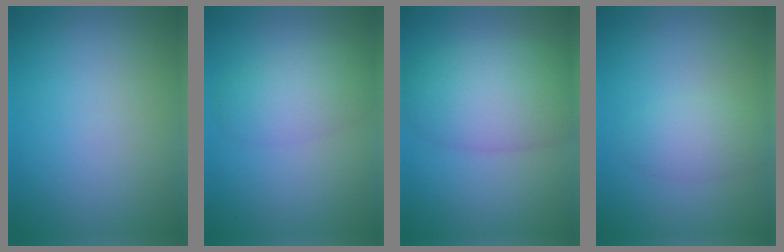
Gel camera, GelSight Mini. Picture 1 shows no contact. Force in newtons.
{"total": 3.5, "press": 3.5, "slide": 0.2}
{"total": 7.3, "press": 7.3, "slide": 0.3}
{"total": 2.3, "press": 2.3, "slide": 0.1}